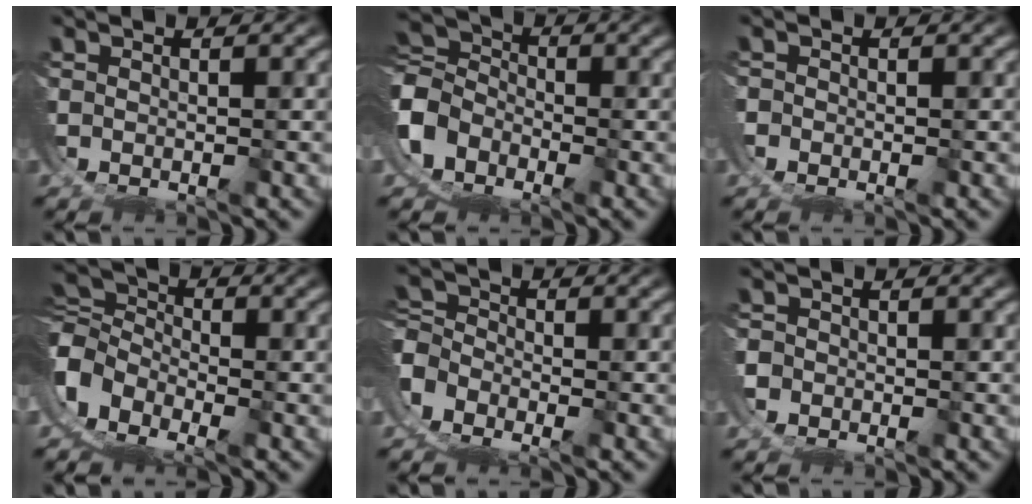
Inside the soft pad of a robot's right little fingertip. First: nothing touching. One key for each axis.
{"total": 10.4, "fx": -1.6, "fy": 9.6, "fz": 3.6, "tx": -0.126, "ty": -0.020, "tz": -0.039}
{"total": 1.3, "fx": -0.5, "fy": 1.2, "fz": 0.1, "tx": -0.011, "ty": -0.006, "tz": -0.013}
{"total": 12.2, "fx": -2.4, "fy": 10.7, "fz": 5.1, "tx": -0.148, "ty": -0.037, "tz": -0.049}
{"total": 6.2, "fx": -2.2, "fy": 5.6, "fz": 1.6, "tx": -0.058, "ty": -0.020, "tz": -0.046}
{"total": 1.1, "fx": -0.7, "fy": 0.9, "fz": -0.3, "tx": -0.008, "ty": -0.008, "tz": -0.011}